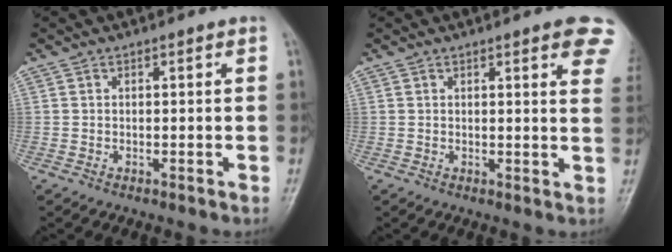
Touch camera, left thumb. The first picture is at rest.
{"total": 7.9, "force": [4.4, 1.9, 6.2], "torque": [-0.050, -0.012, 0.042]}